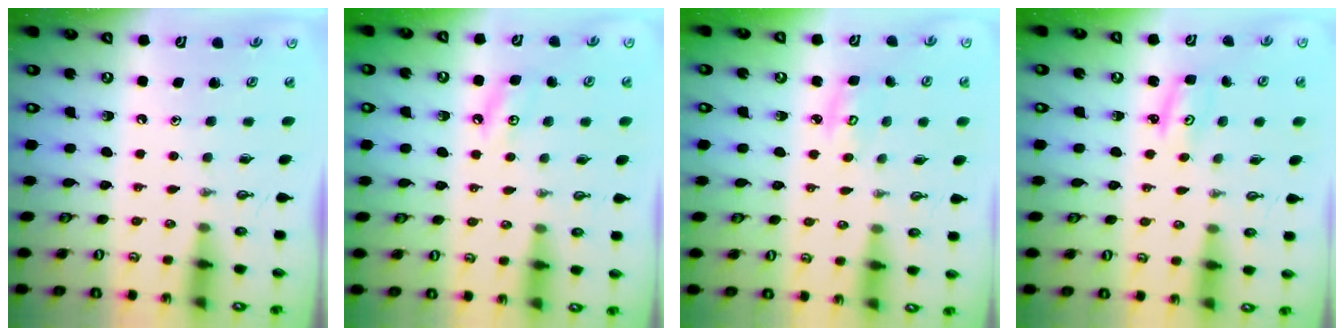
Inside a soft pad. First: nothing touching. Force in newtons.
{"total": 5.1, "press": 5.1, "slide": 0.6}
{"total": 2.9, "press": 2.9, "slide": 0.1}
{"total": 2.6, "press": 2.6, "slide": 0.3}